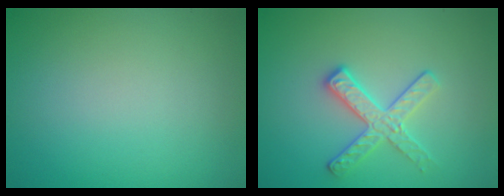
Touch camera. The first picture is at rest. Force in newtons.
{"total": 2.8, "press": 2.7, "slide": 0.7}